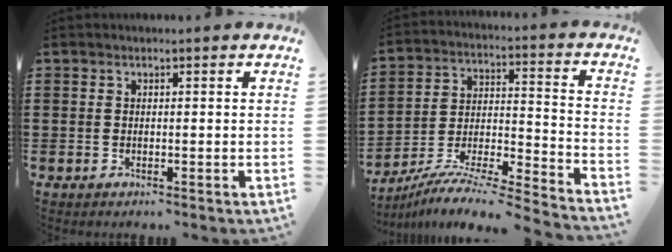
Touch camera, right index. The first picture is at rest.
{"total": 8.2, "force": [-7.6, 0.0, 3.0], "torque": [-0.047, 0.001, -0.155]}